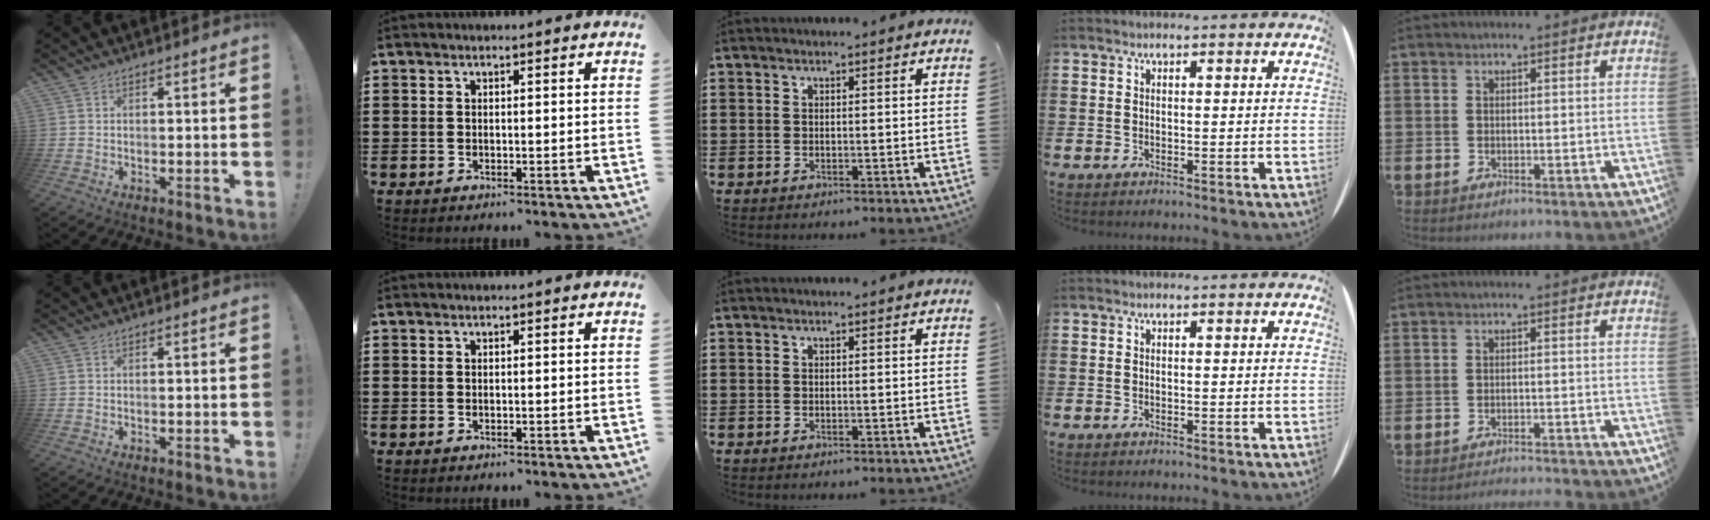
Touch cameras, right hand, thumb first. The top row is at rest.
{"little": {"total": 1.5, "force": [-1.5, -0.2, 0.0], "torque": [-0.001, 0.005, -0.032]}}